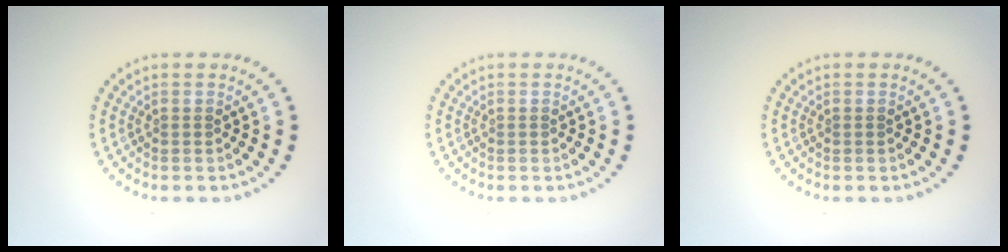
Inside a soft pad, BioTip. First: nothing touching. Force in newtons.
{"total": 0.0}
{"total": 0.0}